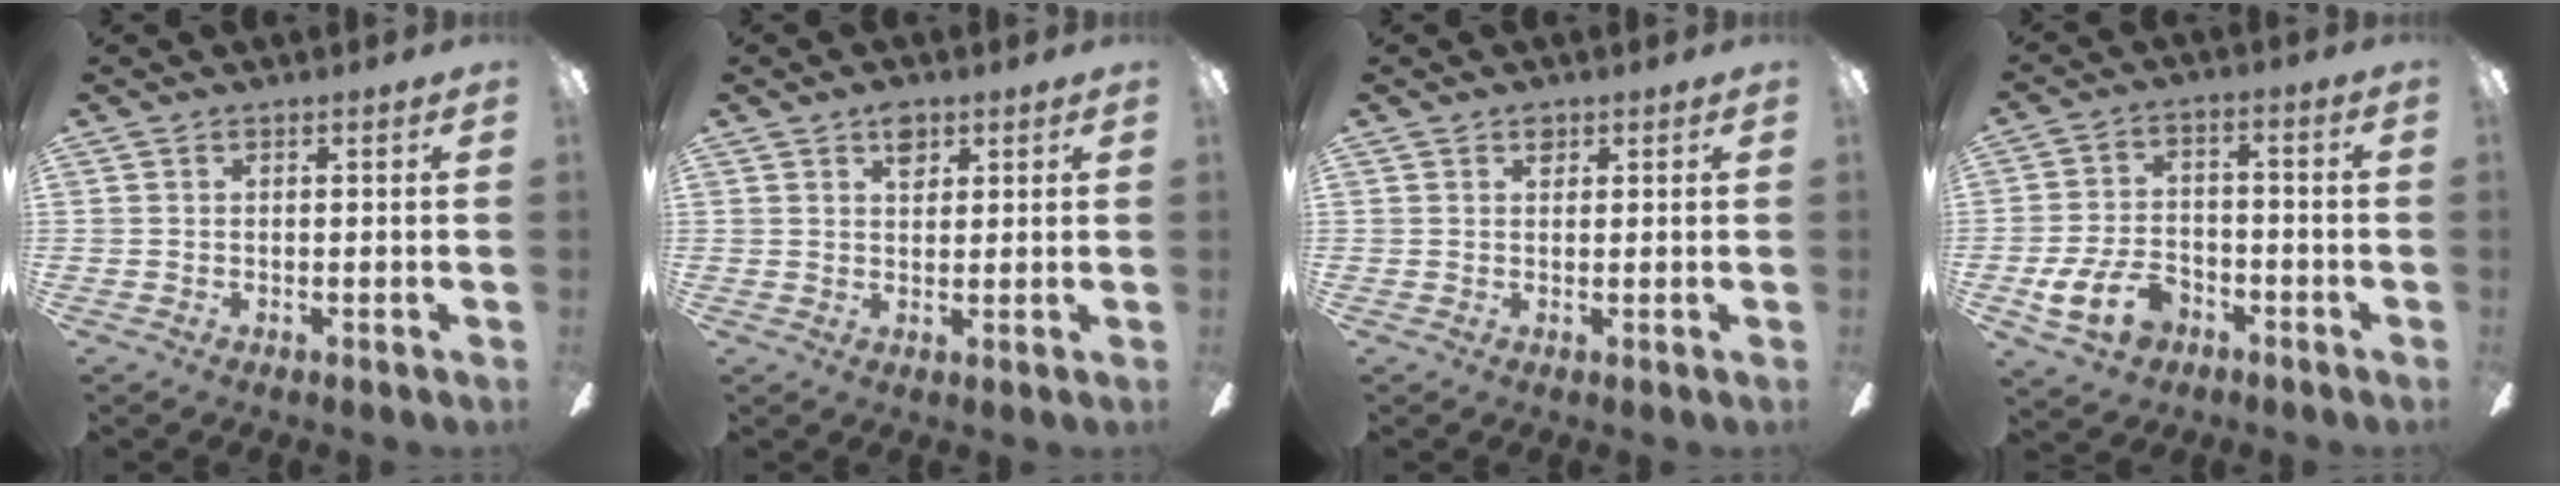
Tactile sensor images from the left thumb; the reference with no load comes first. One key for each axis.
{"total": 3.8, "fx": 2.2, "fy": 2.3, "fz": 2.1, "tx": -0.020, "ty": -0.005, "tz": 0.036}
{"total": 1.5, "fx": 0.9, "fy": 1.0, "fz": 0.6, "tx": 0.001, "ty": -0.004, "tz": 0.014}
{"total": 12.6, "fx": -6.1, "fy": 8.0, "fz": 7.7, "tx": -0.156, "ty": 0.034, "tz": -0.111}